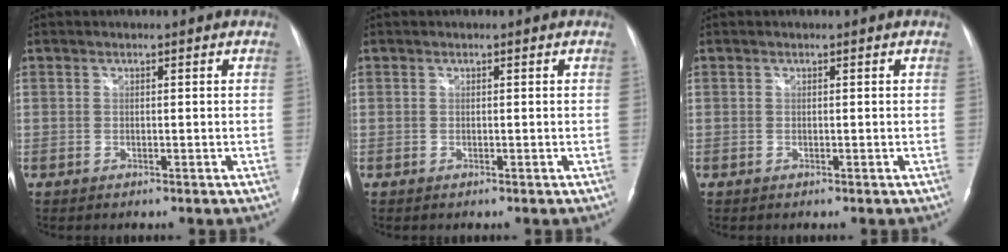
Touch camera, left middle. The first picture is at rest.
{"total": 0.0}
{"total": 0.0}